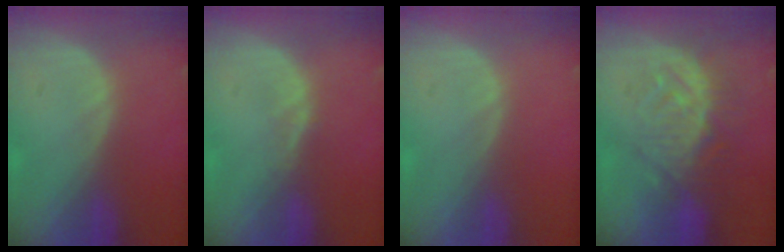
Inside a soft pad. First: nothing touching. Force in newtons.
{"total": 1.0, "press": 1.0, "slide": 0.1}
{"total": 0.0}
{"total": 9.3, "press": 8.6, "slide": 3.6}